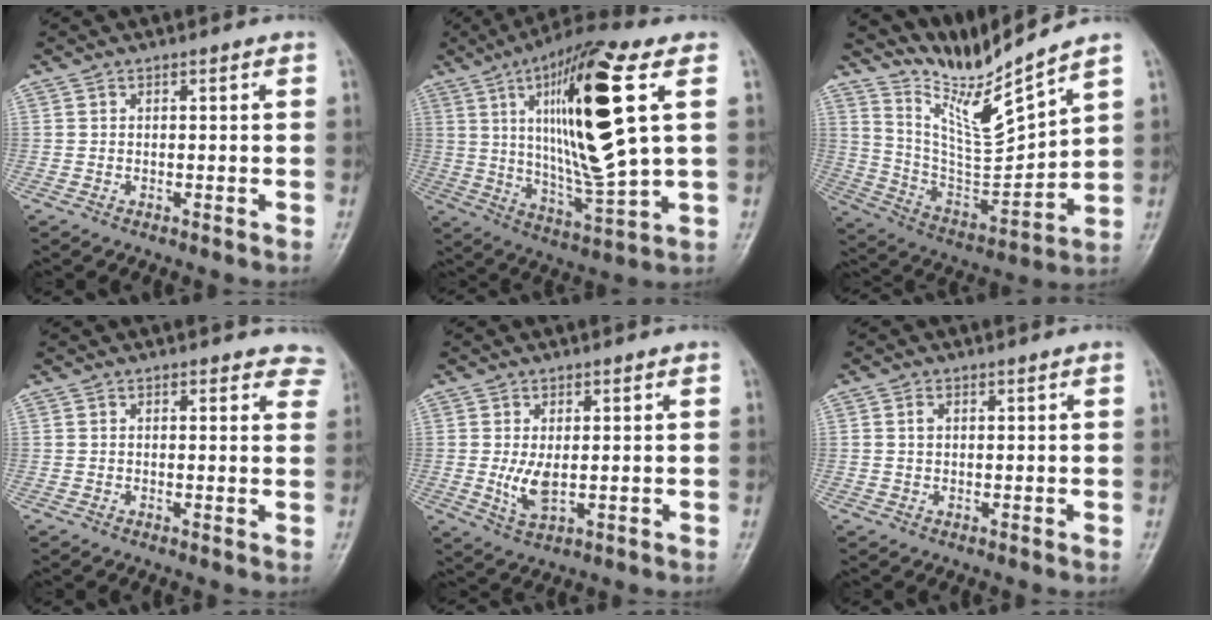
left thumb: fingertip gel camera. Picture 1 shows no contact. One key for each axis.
{"total": 21.0, "fx": 6.0, "fy": 3.6, "fz": 19.8, "tx": -0.356, "ty": -0.027, "tz": 0.104}
{"total": 12.8, "fx": 11.6, "fy": -1.4, "fz": 5.3, "tx": -0.090, "ty": -0.083, "tz": 0.234}
{"total": 4.2, "fx": 3.8, "fy": 1.7, "fz": 0.7, "tx": 0.033, "ty": -0.015, "tz": 0.018}
{"total": 4.5, "fx": 0.1, "fy": 2.1, "fz": 4.0, "tx": -0.075, "ty": -0.014, "tz": 0.009}
{"total": 1.3, "fx": 0.4, "fy": 0.7, "fz": 0.9, "tx": -0.019, "ty": 0.003, "tz": 0.009}